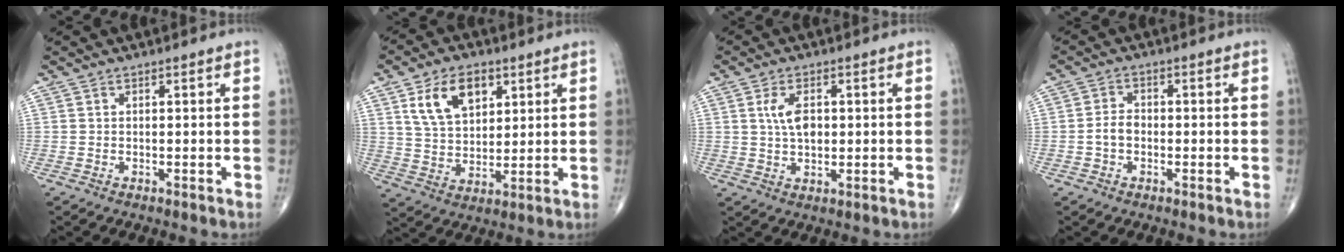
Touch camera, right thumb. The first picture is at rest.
{"total": 11.6, "force": [5.0, 7.2, 7.6], "torque": [-0.108, -0.016, 0.097]}
{"total": 5.5, "force": [1.0, 3.1, 4.5], "torque": [-0.081, -0.001, 0.018]}
{"total": 3.1, "force": [-0.8, 2.2, 2.1], "torque": [-0.034, 0.013, -0.021]}